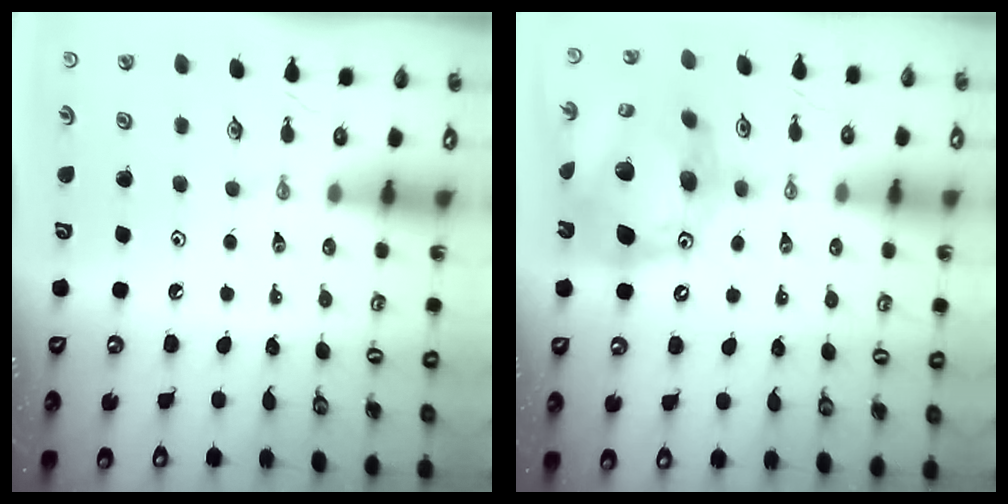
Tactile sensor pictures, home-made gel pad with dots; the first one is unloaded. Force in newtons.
{"total": 21.3, "press": 21.1, "slide": 2.5}